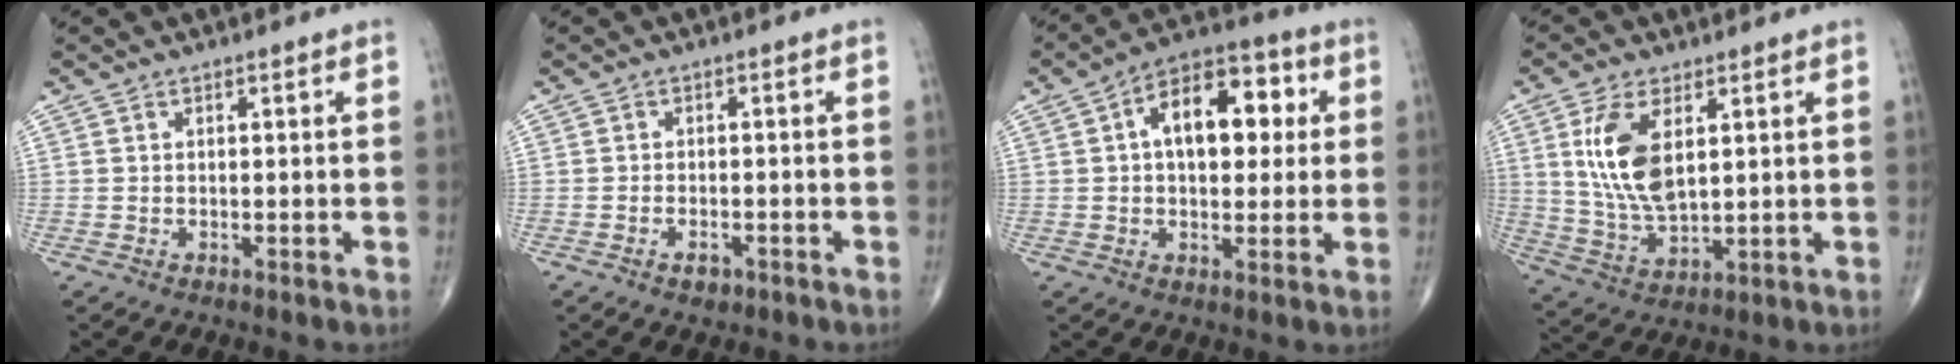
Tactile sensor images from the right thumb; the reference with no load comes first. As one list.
[{"total": 2.1, "force": [-1.3, 1.2, 1.2], "torque": [-0.015, 0.007, -0.016]}, {"total": 14.4, "force": [2.8, 8.3, 11.4], "torque": [-0.139, 0.023, 0.033]}, {"total": 11.7, "force": [3.4, 5.7, 9.6], "torque": [-0.191, -0.019, 0.074]}]